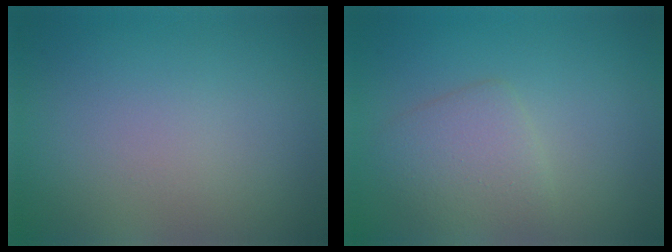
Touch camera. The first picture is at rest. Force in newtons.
{"total": 3.0, "press": 3.0, "slide": 0.1}